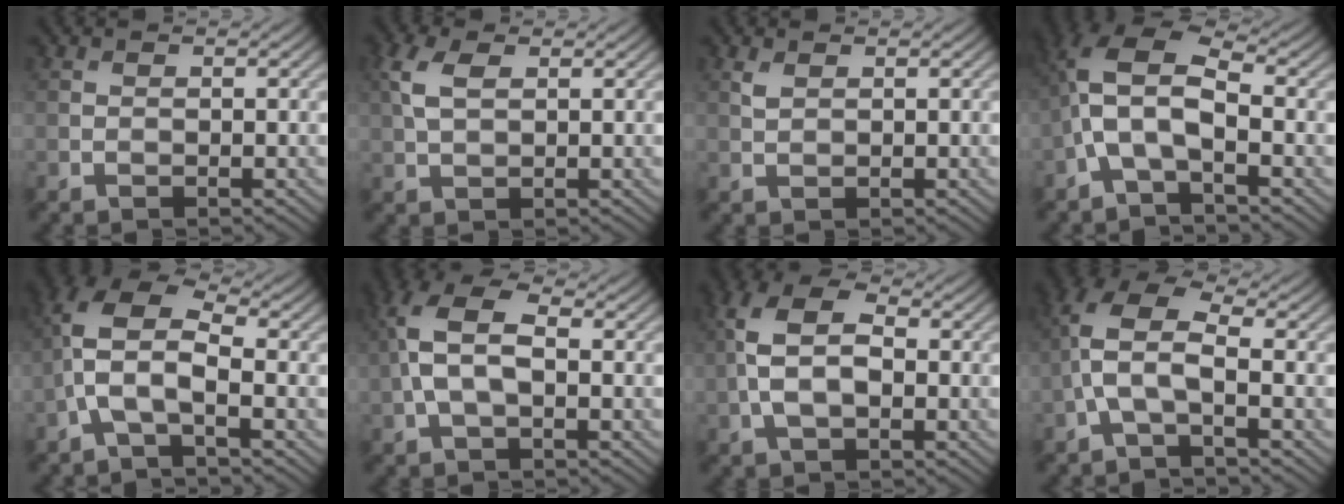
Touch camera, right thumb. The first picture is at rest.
{"total": 4.2, "force": [1.4, 2.2, 3.3], "torque": [-0.090, 0.008, 0.026]}
{"total": 1.1, "force": [0.7, 0.5, 0.7], "torque": [-0.023, -0.001, 0.018]}
{"total": 7.6, "force": [-1.6, 3.4, 6.6], "torque": [-0.153, 0.018, -0.046]}
{"total": 7.9, "force": [-1.2, 3.6, 6.9], "torque": [-0.159, 0.019, -0.041]}
{"total": 8.3, "force": [0.3, 4.4, 7.0], "torque": [-0.167, 0.017, -0.004]}
{"total": 7.9, "force": [0.1, 4.6, 6.4], "torque": [-0.148, 0.009, -0.010]}
{"total": 6.9, "force": [-1.1, 2.8, 6.2], "torque": [-0.147, 0.019, -0.035]}